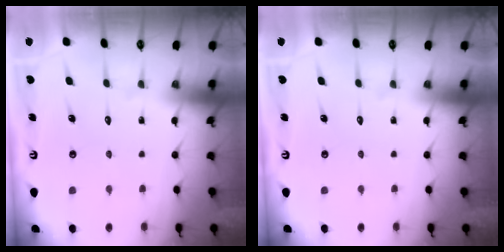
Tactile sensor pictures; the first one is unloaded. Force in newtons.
{"total": 0.0}